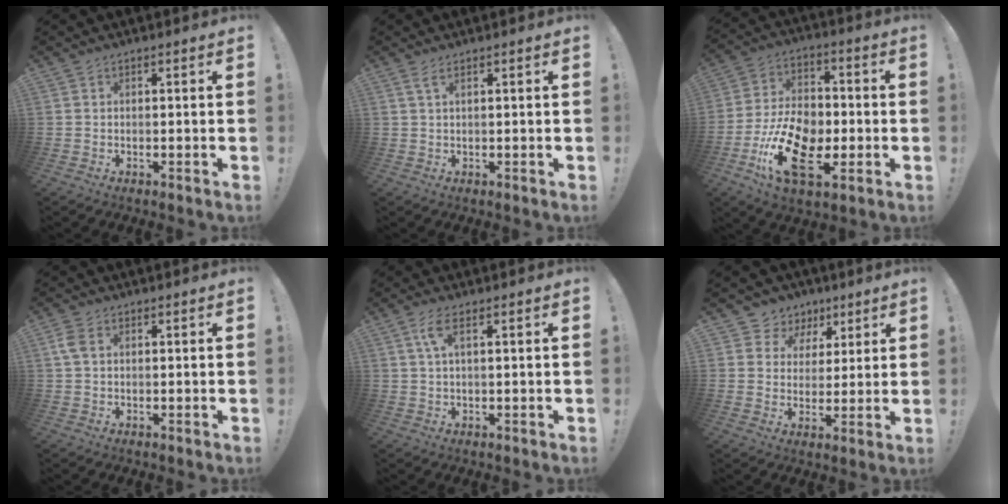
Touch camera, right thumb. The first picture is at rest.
{"total": 2.1, "force": [0.9, -0.1, 1.9], "torque": [-0.036, 0.001, 0.014]}
{"total": 19.7, "force": [-7.1, 11.7, 14.1], "torque": [-0.271, 0.039, -0.115]}
{"total": 3.5, "force": [1.1, 2.0, 2.6], "torque": [-0.048, 0.004, 0.019]}
{"total": 4.2, "force": [1.6, 0.6, 3.8], "torque": [-0.074, 0.003, 0.025]}
{"total": 7.0, "force": [3.2, 6.1, 1.0], "torque": [-0.022, -0.020, 0.067]}